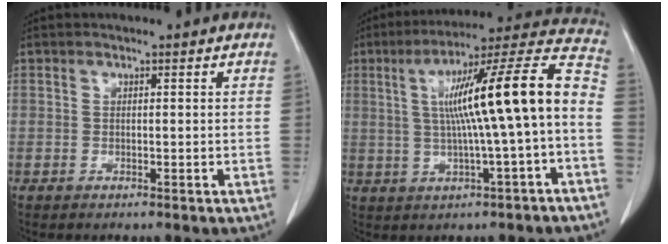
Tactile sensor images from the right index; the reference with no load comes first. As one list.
[{"total": 16.8, "force": [-0.2, 0.3, 16.8], "torque": [-0.253, 0.036, -0.004]}]